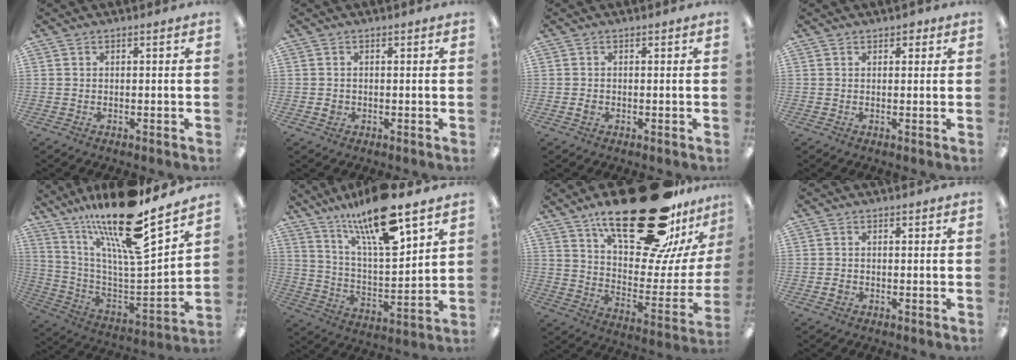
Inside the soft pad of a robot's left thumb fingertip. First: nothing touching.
{"total": 1.7, "force": [0.0, 1.6, 0.4], "torque": [0.000, 0.001, -0.003]}
{"total": 1.1, "force": [-0.2, 1.0, 0.4], "torque": [-0.007, 0.003, -0.005]}
{"total": 1.5, "force": [1.1, 1.0, 0.4], "torque": [0.000, -0.001, 0.018]}
{"total": 21.8, "force": [16.3, 4.6, 13.7], "torque": [-0.232, -0.114, 0.271]}
{"total": 17.8, "force": [13.3, 3.8, 11.1], "torque": [-0.200, -0.078, 0.221]}
{"total": 32.2, "force": [19.8, 12.6, 22.0], "torque": [-0.293, -0.126, 0.339]}
{"total": 1.1, "force": [-0.3, 1.0, 0.4], "torque": [-0.005, 0.003, -0.006]}